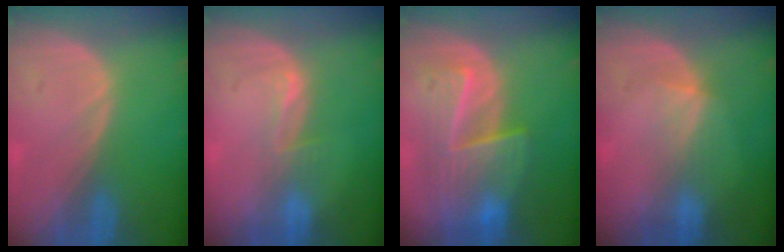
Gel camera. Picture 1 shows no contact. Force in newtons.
{"total": 2.6, "press": 2.0, "slide": 1.6}
{"total": 8.1, "press": 7.9, "slide": 1.9}
{"total": 2.7, "press": 2.4, "slide": 1.2}